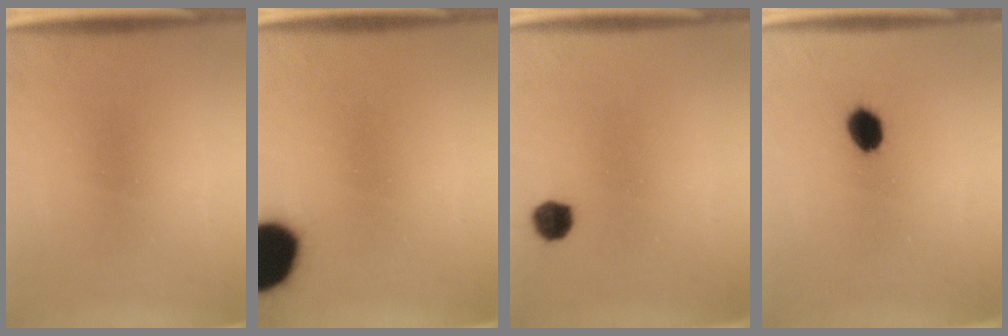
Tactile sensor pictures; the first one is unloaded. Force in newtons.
{"total": 18.1}
{"total": 4.2}
{"total": 3.8}